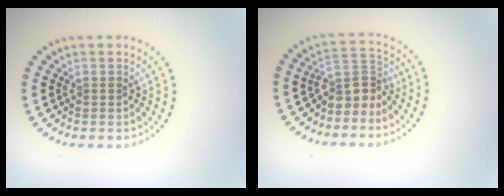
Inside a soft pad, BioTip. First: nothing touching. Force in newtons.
{"total": 3.0, "press": 2.3, "slide": 1.9}